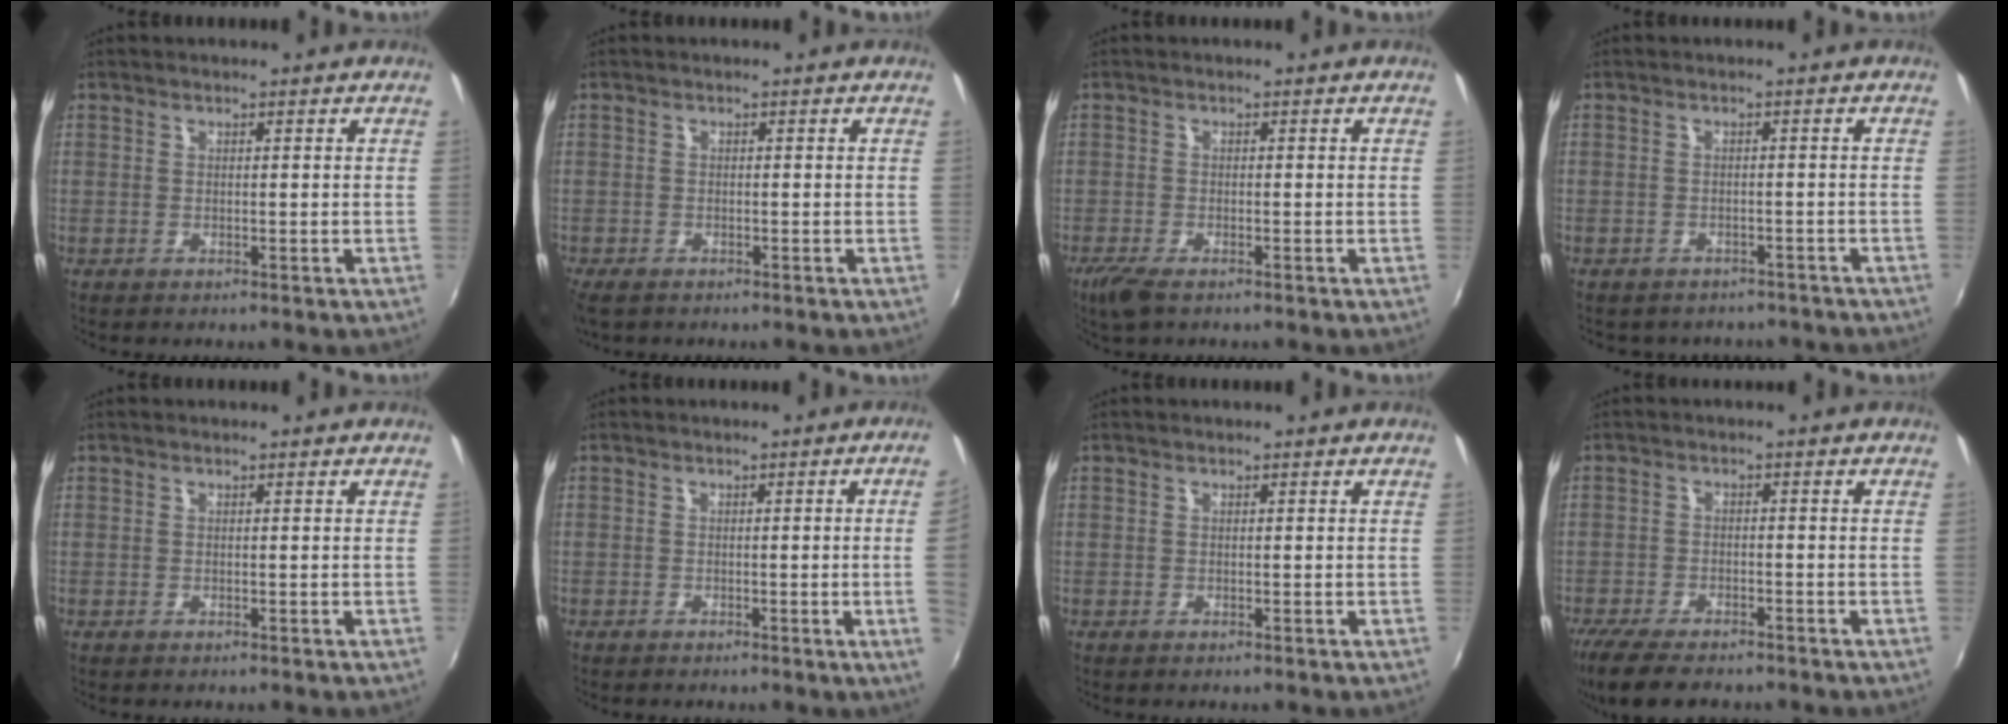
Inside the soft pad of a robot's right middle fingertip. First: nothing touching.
{"total": 2.8, "force": [-2.1, 1.3, 1.4], "torque": [-0.033, -0.014, -0.037]}
{"total": 3.9, "force": [-2.7, 1.2, 2.6], "torque": [-0.063, -0.015, -0.052]}
{"total": 7.3, "force": [-6.2, 3.2, 2.2], "torque": [-0.048, -0.014, -0.073]}
{"total": 0.0}
{"total": 3.9, "force": [-0.1, -1.8, 3.5], "torque": [-0.054, -0.012, 0.002]}
{"total": 0.0}
{"total": 10.1, "force": [-8.2, 2.9, 5.0], "torque": [-0.123, -0.034, -0.144]}